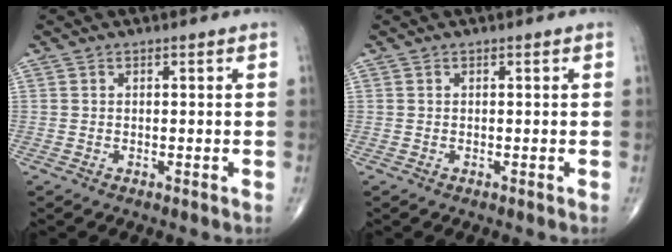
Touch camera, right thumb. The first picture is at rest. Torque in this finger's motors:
{"motor_torque": [-0.20, 0.19, -0.05, 0.05, 0.02]}